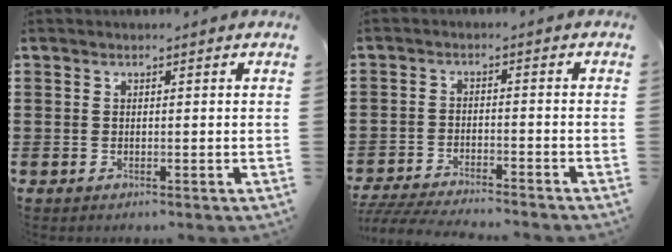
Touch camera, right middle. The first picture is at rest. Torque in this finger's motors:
{"motor_torque": [0.79, -0.17, 0.23, 0.06]}